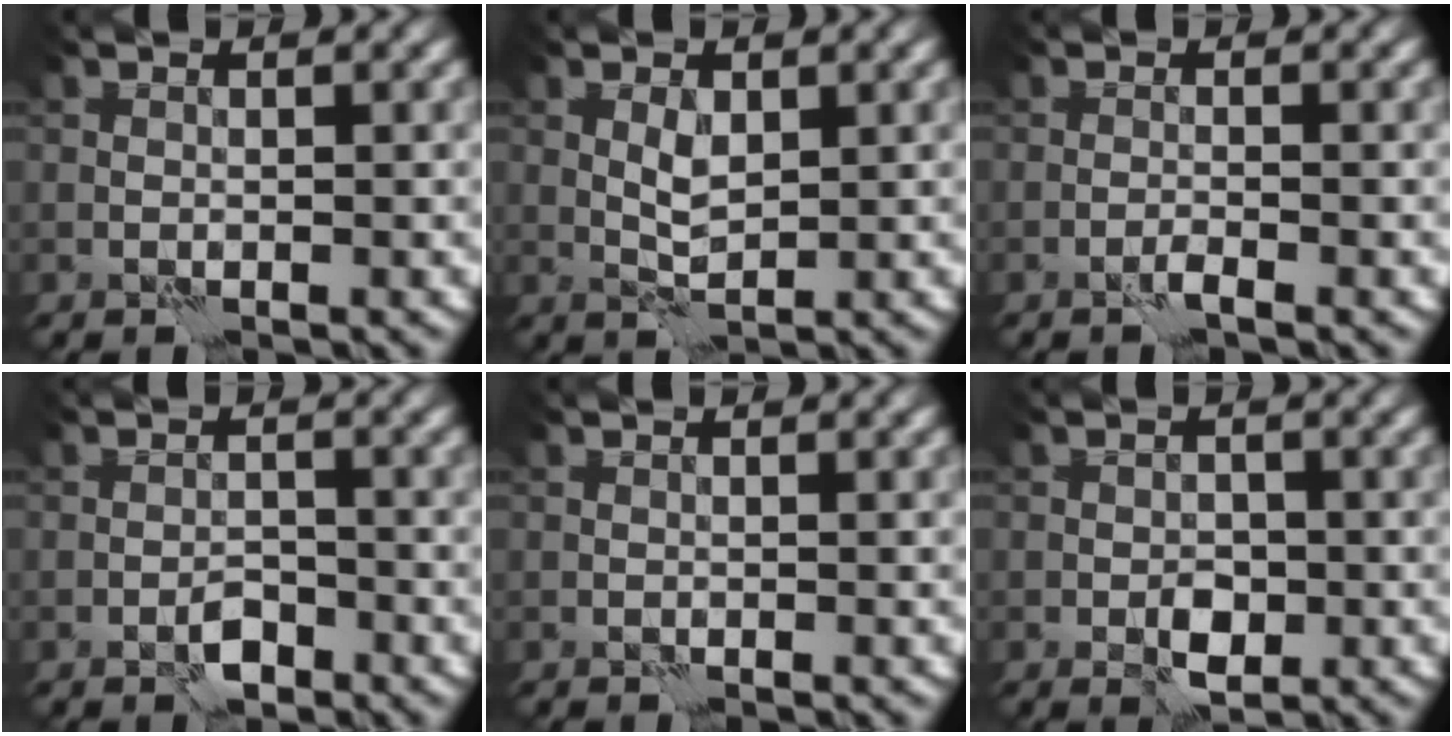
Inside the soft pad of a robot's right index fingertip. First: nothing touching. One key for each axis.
{"total": 1.6, "fx": 0.7, "fy": 0.6, "fz": 1.3, "tx": -0.029, "ty": -0.001, "tz": 0.015}
{"total": 0.7, "fx": -0.5, "fy": -0.3, "fz": 0.4, "tx": -0.009, "ty": 0.002, "tz": -0.012}
{"total": 1.7, "fx": -1.3, "fy": 0.7, "fz": 0.9, "tx": -0.011, "ty": 0.005, "tz": -0.023}
{"total": 0.0}
{"total": 2.2, "fx": -0.8, "fy": 1.4, "fz": 1.5, "tx": -0.019, "ty": -0.001, "tz": -0.014}